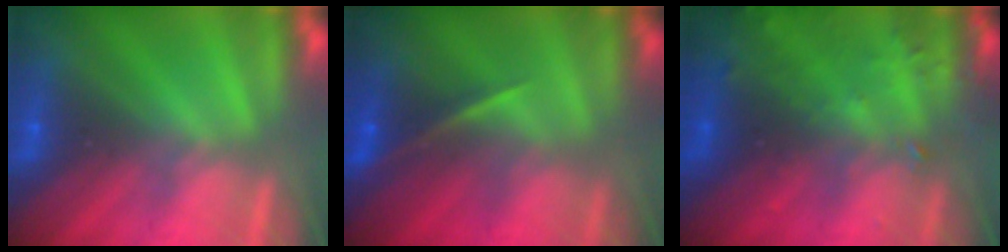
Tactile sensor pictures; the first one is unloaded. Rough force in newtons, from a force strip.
{"total": 2.1}
{"total": 7.9}